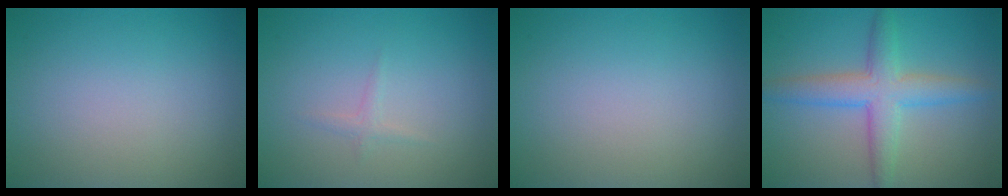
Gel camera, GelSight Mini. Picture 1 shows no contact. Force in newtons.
{"total": 0.8, "press": 0.8, "slide": 0.0}
{"total": 0.0}
{"total": 4.8, "press": 4.8, "slide": 0.1}